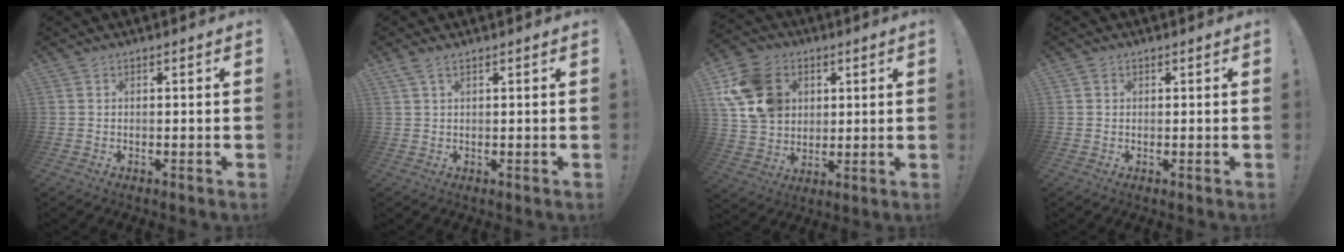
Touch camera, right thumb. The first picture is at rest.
{"total": 2.6, "force": [1.7, 0.9, 1.9], "torque": [-0.045, -0.001, 0.032]}
{"total": 16.7, "force": [5.3, 13.5, 8.2], "torque": [-0.137, -0.013, 0.112]}
{"total": 0.8, "force": [0.3, 0.7, 0.0], "torque": [-0.002, 0.003, 0.006]}